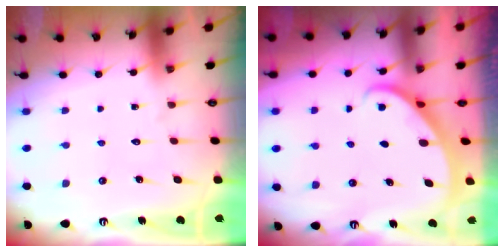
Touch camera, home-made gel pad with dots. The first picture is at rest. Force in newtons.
{"total": 2.2, "press": 2.2, "slide": 0.1}